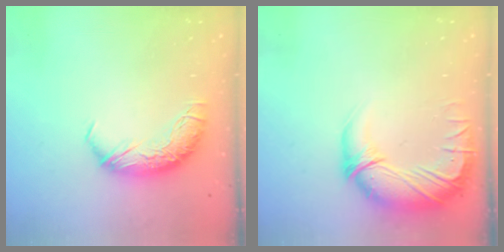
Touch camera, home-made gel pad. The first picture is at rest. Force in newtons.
{"total": 3.5, "press": 1.2, "slide": 3.3}